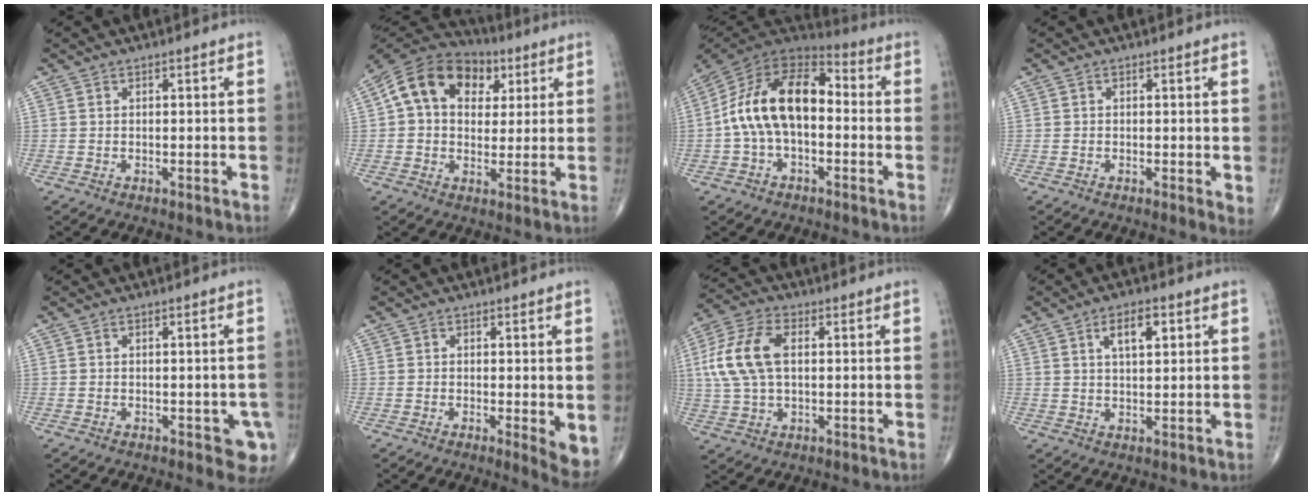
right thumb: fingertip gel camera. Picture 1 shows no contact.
{"total": 15.9, "force": [4.7, 11.5, 10.0], "torque": [-0.144, 0.015, 0.069]}
{"total": 17.1, "force": [-0.7, 10.0, 13.8], "torque": [-0.236, 0.047, -0.024]}
{"total": 2.2, "force": [-0.2, 0.7, 2.0], "torque": [-0.028, -0.008, -0.007]}
{"total": 4.8, "force": [-1.8, 2.3, 3.8], "torque": [-0.020, -0.001, -0.022]}
{"total": 4.7, "force": [-0.5, 1.3, 4.5], "torque": [-0.062, -0.013, -0.011]}
{"total": 12.3, "force": [1.8, 7.0, 10.0], "torque": [-0.215, 0.016, 0.031]}
{"total": 5.8, "force": [2.3, 2.5, 4.6], "torque": [-0.065, -0.007, 0.039]}